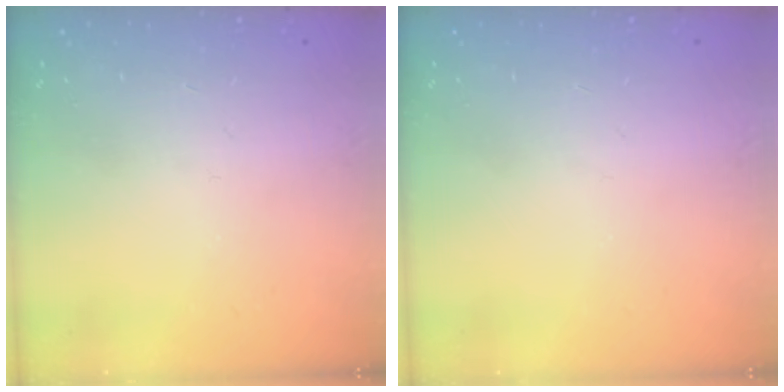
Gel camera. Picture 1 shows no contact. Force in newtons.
{"total": 0.0}